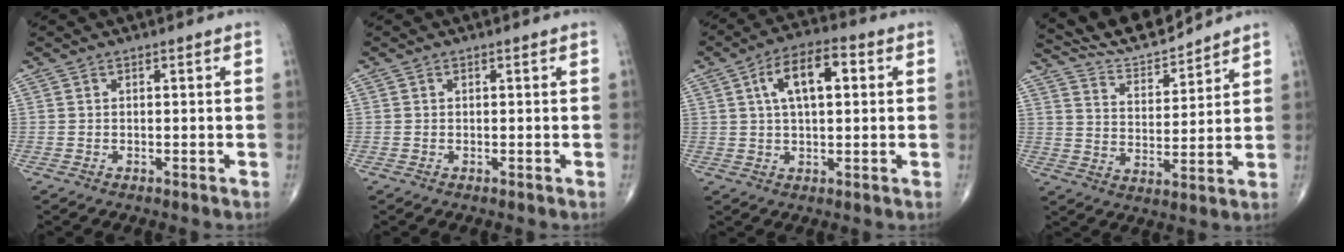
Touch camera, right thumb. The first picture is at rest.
{"total": 0.0}
{"total": 10.3, "force": [2.6, 4.7, 8.7], "torque": [-0.141, 0.017, 0.037]}
{"total": 9.5, "force": [9.3, 0.7, 1.5], "torque": [-0.020, -0.053, 0.181]}